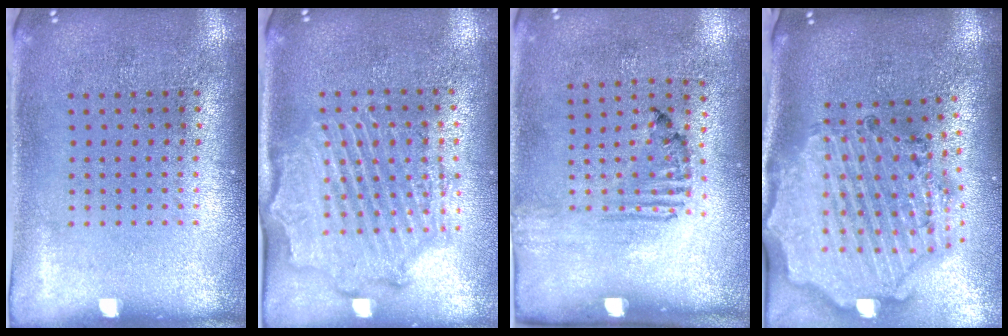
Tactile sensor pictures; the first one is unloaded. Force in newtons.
{"total": 2.1, "press": 2.1, "slide": 0.5}
{"total": 1.7, "press": 1.1, "slide": 1.3}
{"total": 2.9, "press": 2.6, "slide": 1.2}